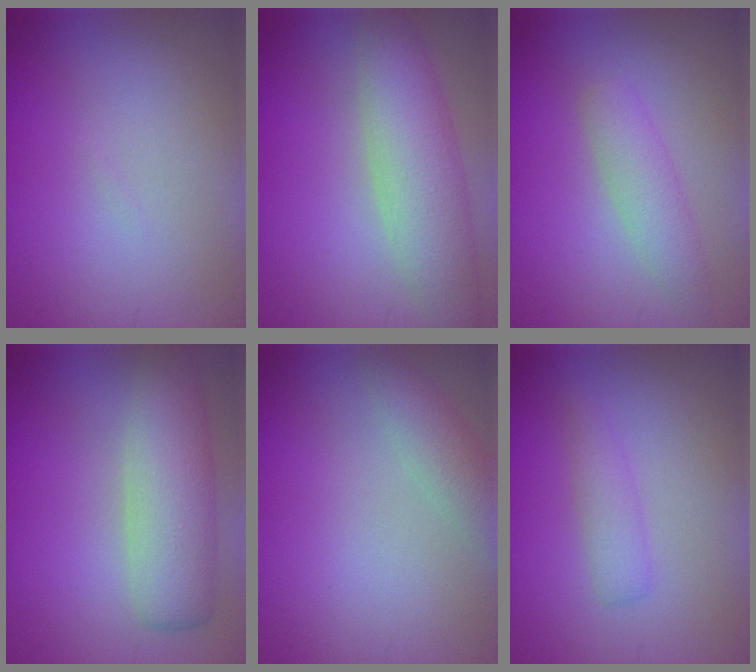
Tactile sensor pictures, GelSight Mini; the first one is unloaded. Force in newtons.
{"total": 6.0, "press": 6.0, "slide": 0.2}
{"total": 2.7, "press": 2.7, "slide": 0.1}
{"total": 5.5, "press": 5.5, "slide": 0.2}
{"total": 2.5, "press": 2.5, "slide": 0.2}
{"total": 1.8, "press": 1.8, "slide": 0.1}